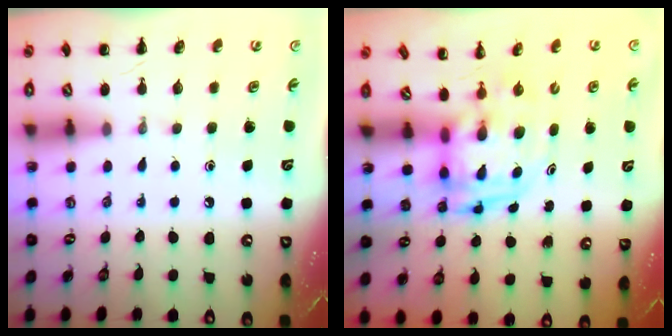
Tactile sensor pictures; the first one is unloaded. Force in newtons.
{"total": 3.3, "press": 3.2, "slide": 0.7}